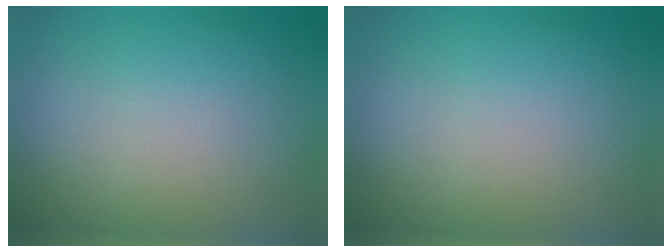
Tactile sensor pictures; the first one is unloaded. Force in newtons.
{"total": 0.0}